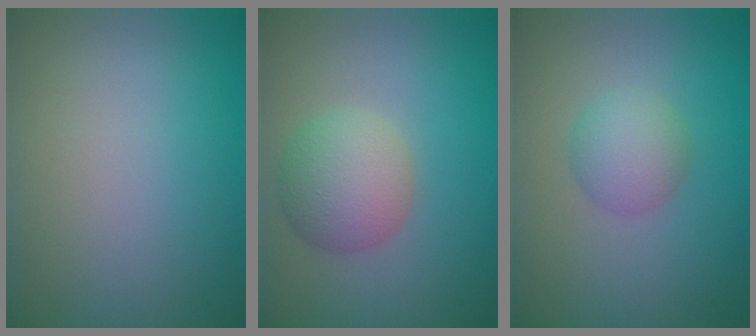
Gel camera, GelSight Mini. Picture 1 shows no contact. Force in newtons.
{"total": 4.2, "press": 4.2, "slide": 0.0}
{"total": 2.6, "press": 2.6, "slide": 0.1}